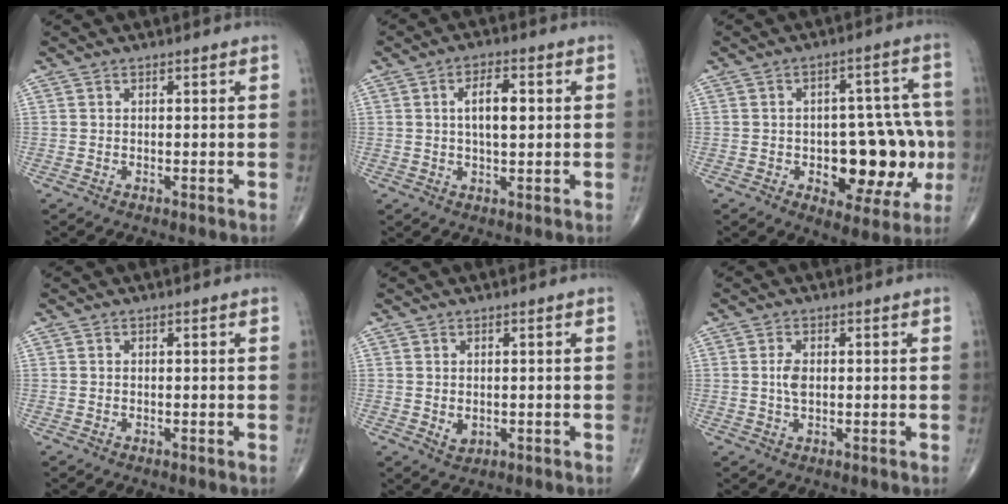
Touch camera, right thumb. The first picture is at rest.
{"total": 6.1, "force": [1.0, 2.6, 5.4], "torque": [-0.087, 0.001, 0.014]}
{"total": 17.4, "force": [-3.4, 9.3, 14.3], "torque": [-0.137, 0.034, -0.029]}
{"total": 0.0}
{"total": 1.9, "force": [-0.1, 1.3, 1.3], "torque": [-0.018, -0.004, 0.006]}
{"total": 2.9, "force": [0.2, 1.6, 2.4], "torque": [-0.049, 0.000, 0.002]}